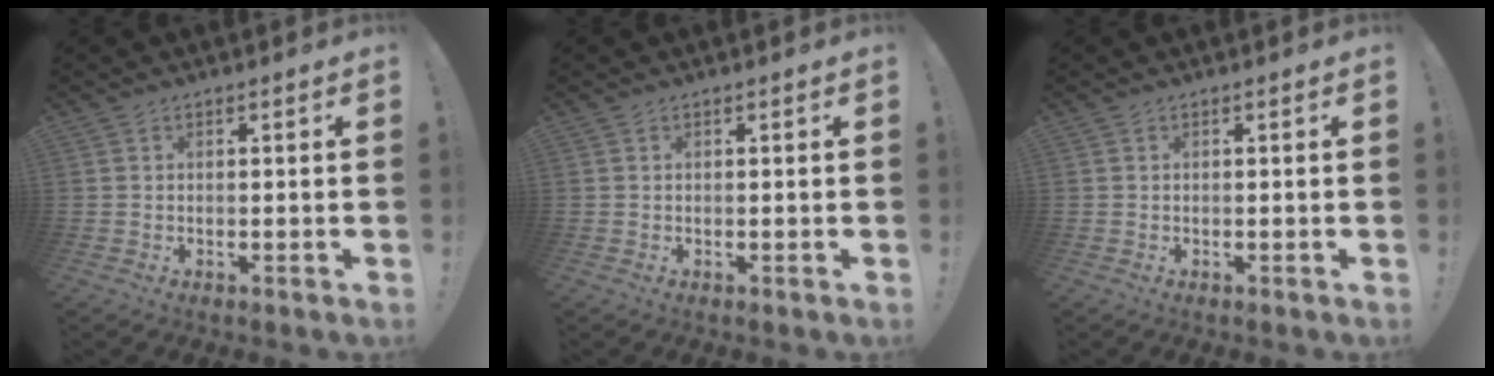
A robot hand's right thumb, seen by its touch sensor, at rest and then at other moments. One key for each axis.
{"total": 0.0}
{"total": 0.0}